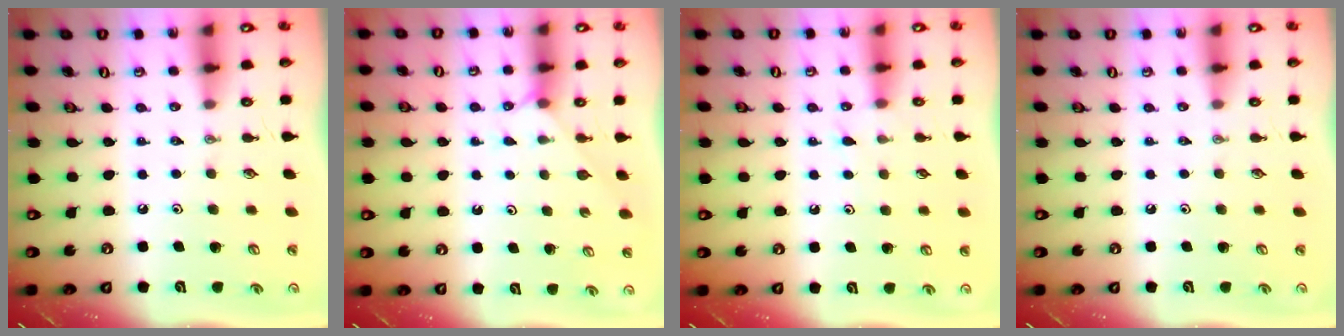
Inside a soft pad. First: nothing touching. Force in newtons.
{"total": 3.5, "press": 3.5, "slide": 0.4}
{"total": 5.1, "press": 5.1, "slide": 0.5}
{"total": 0.0}